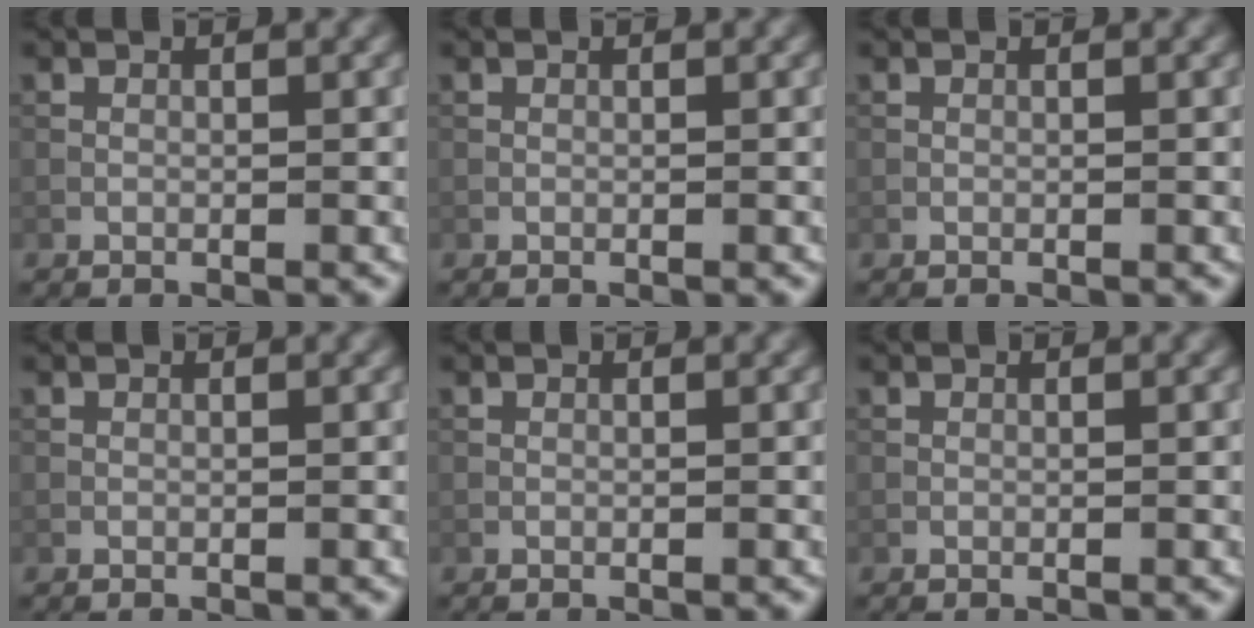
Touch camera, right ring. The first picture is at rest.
{"total": 0.0}
{"total": 0.0}
{"total": 0.0}
{"total": 0.0}
{"total": 0.0}